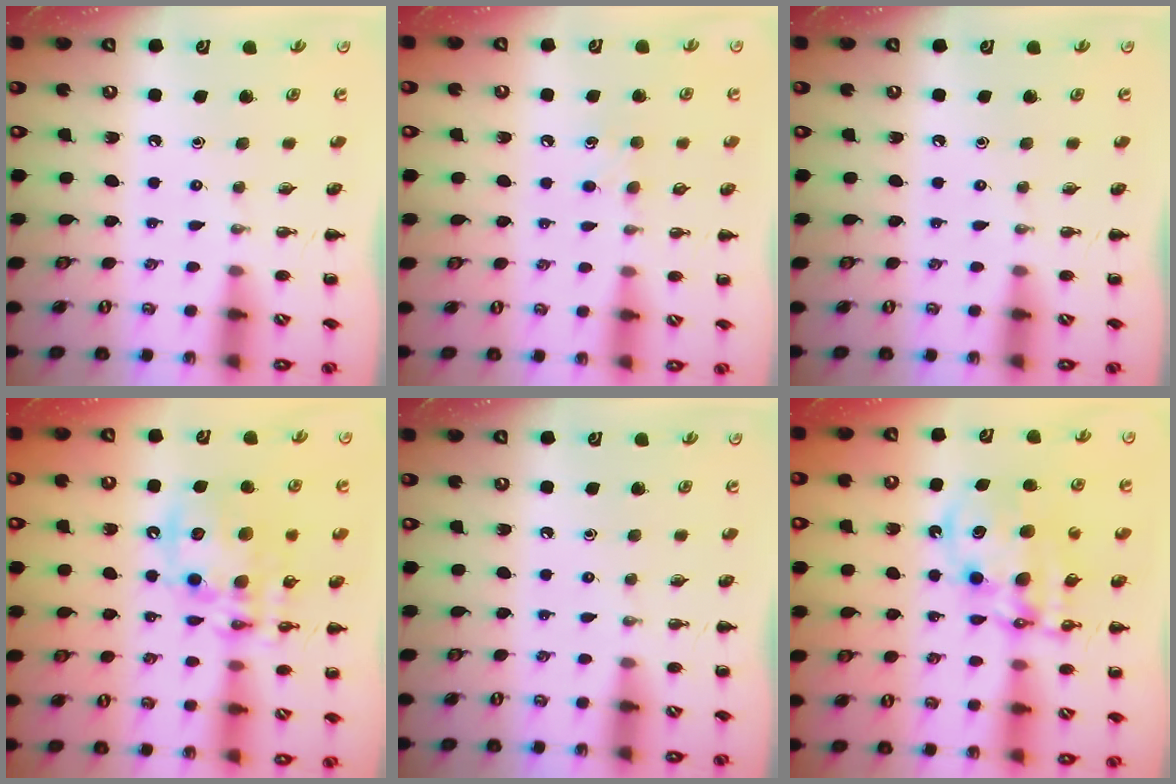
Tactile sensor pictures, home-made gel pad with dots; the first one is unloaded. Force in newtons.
{"total": 4.8, "press": 4.6, "slide": 1.5}
{"total": 0.0}
{"total": 15.0, "press": 14.7, "slide": 3.0}
{"total": 0.0}
{"total": 12.6, "press": 12.3, "slide": 2.6}